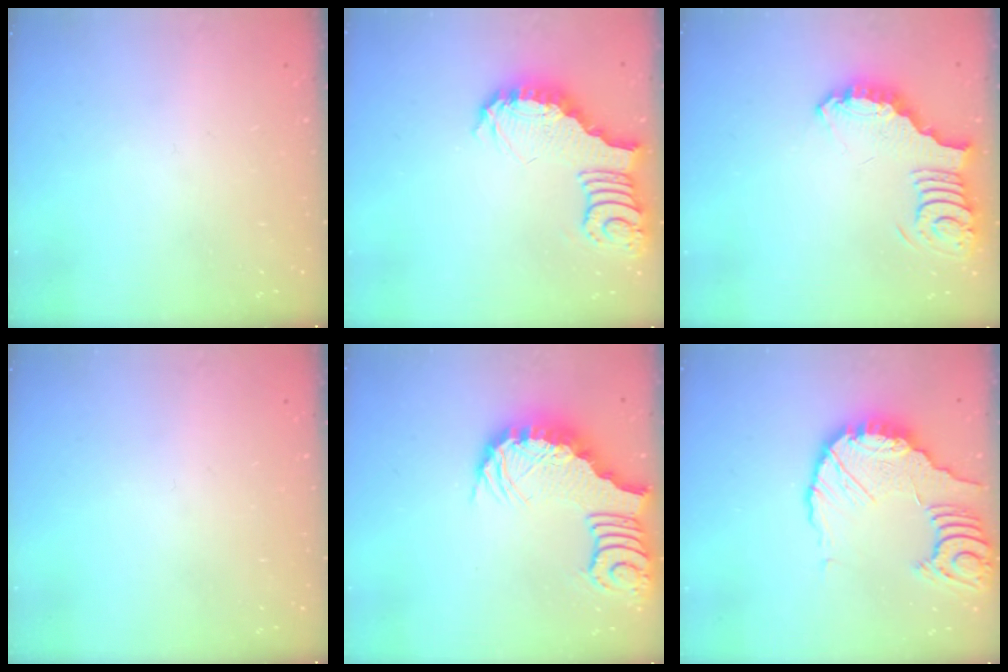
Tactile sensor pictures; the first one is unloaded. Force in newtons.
{"total": 3.8, "press": 3.7, "slide": 0.8}
{"total": 3.6, "press": 3.5, "slide": 0.6}
{"total": 0.0}
{"total": 3.9, "press": 3.8, "slide": 0.7}
{"total": 13.1, "press": 13.0, "slide": 1.6}